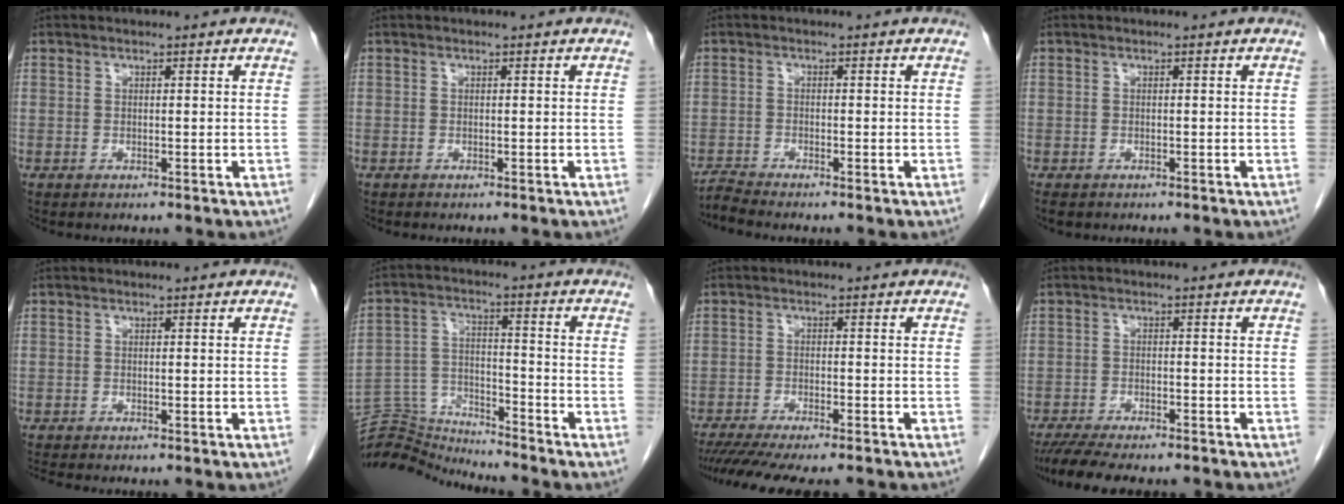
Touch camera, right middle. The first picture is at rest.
{"total": 0.0}
{"total": 2.4, "force": [-2.2, -1.0, 0.0], "torque": [-0.009, -0.016, -0.044]}
{"total": 2.0, "force": [-1.6, 0.9, 0.8], "torque": [-0.015, -0.005, -0.022]}
{"total": 1.0, "force": [-0.9, -0.5, 0.1], "torque": [-0.006, -0.004, -0.020]}
{"total": 10.2, "force": [-10.2, -0.5, -0.9], "torque": [0.006, 0.028, -0.189]}
{"total": 13.2, "force": [-11.4, 1.6, 6.4], "torque": [-0.097, -0.023, -0.165]}
{"total": 10.1, "force": [-8.7, 2.0, 4.7], "torque": [-0.066, -0.011, -0.133]}